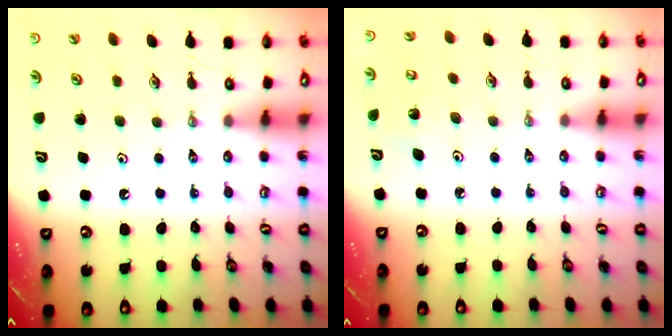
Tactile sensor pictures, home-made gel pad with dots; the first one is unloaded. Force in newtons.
{"total": 2.8, "press": 2.7, "slide": 0.5}